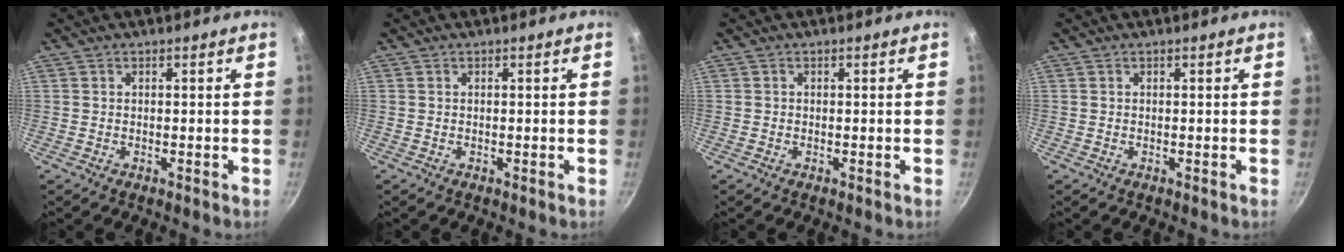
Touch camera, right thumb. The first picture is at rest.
{"total": 0.0}
{"total": 0.0}
{"total": 0.0}